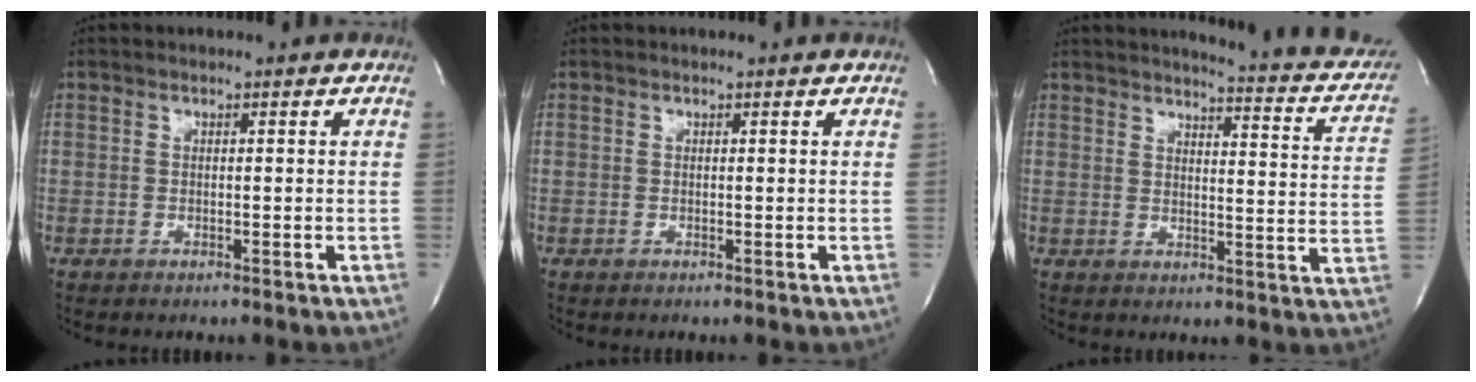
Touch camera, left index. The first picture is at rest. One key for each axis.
{"total": 0.6, "fx": 0.6, "fy": 0.0, "fz": 0.1, "tx": -0.006, "ty": -0.002, "tz": 0.004}
{"total": 15.3, "fx": 13.4, "fy": 2.6, "fz": 6.9, "tx": -0.073, "ty": -0.043, "tz": 0.132}